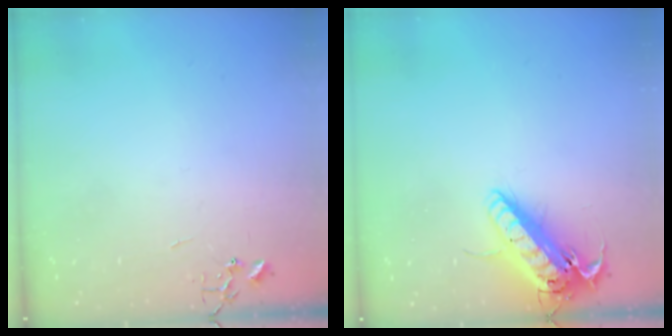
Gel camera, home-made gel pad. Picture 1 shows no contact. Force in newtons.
{"total": 17.8, "press": 17.5, "slide": 3.3}